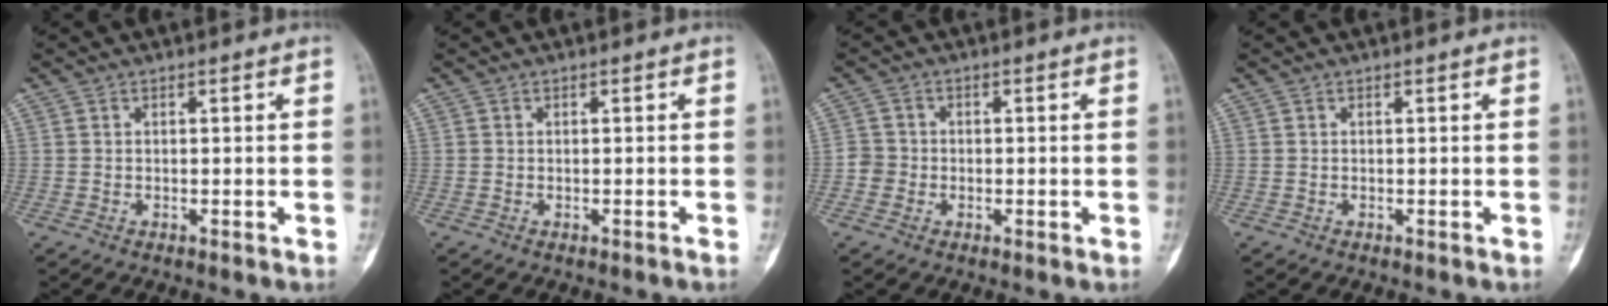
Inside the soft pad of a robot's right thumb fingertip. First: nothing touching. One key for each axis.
{"total": 0.0}
{"total": 2.6, "fx": -0.8, "fy": 2.4, "fz": 0.4, "tx": 0.009, "ty": 0.008, "tz": -0.024}
{"total": 0.0}